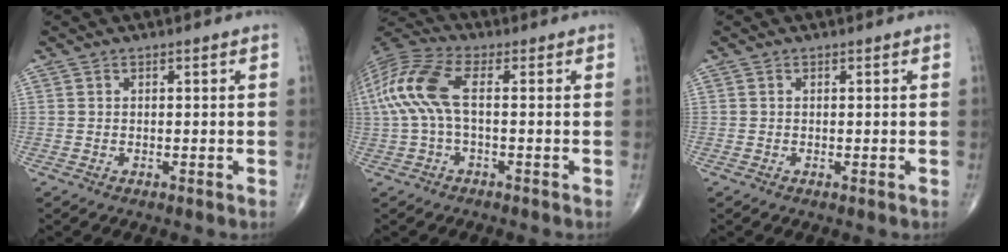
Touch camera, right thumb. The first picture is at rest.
{"total": 11.7, "force": [0.4, 4.9, 10.6], "torque": [-0.258, 0.031, 0.003]}
{"total": 0.0}